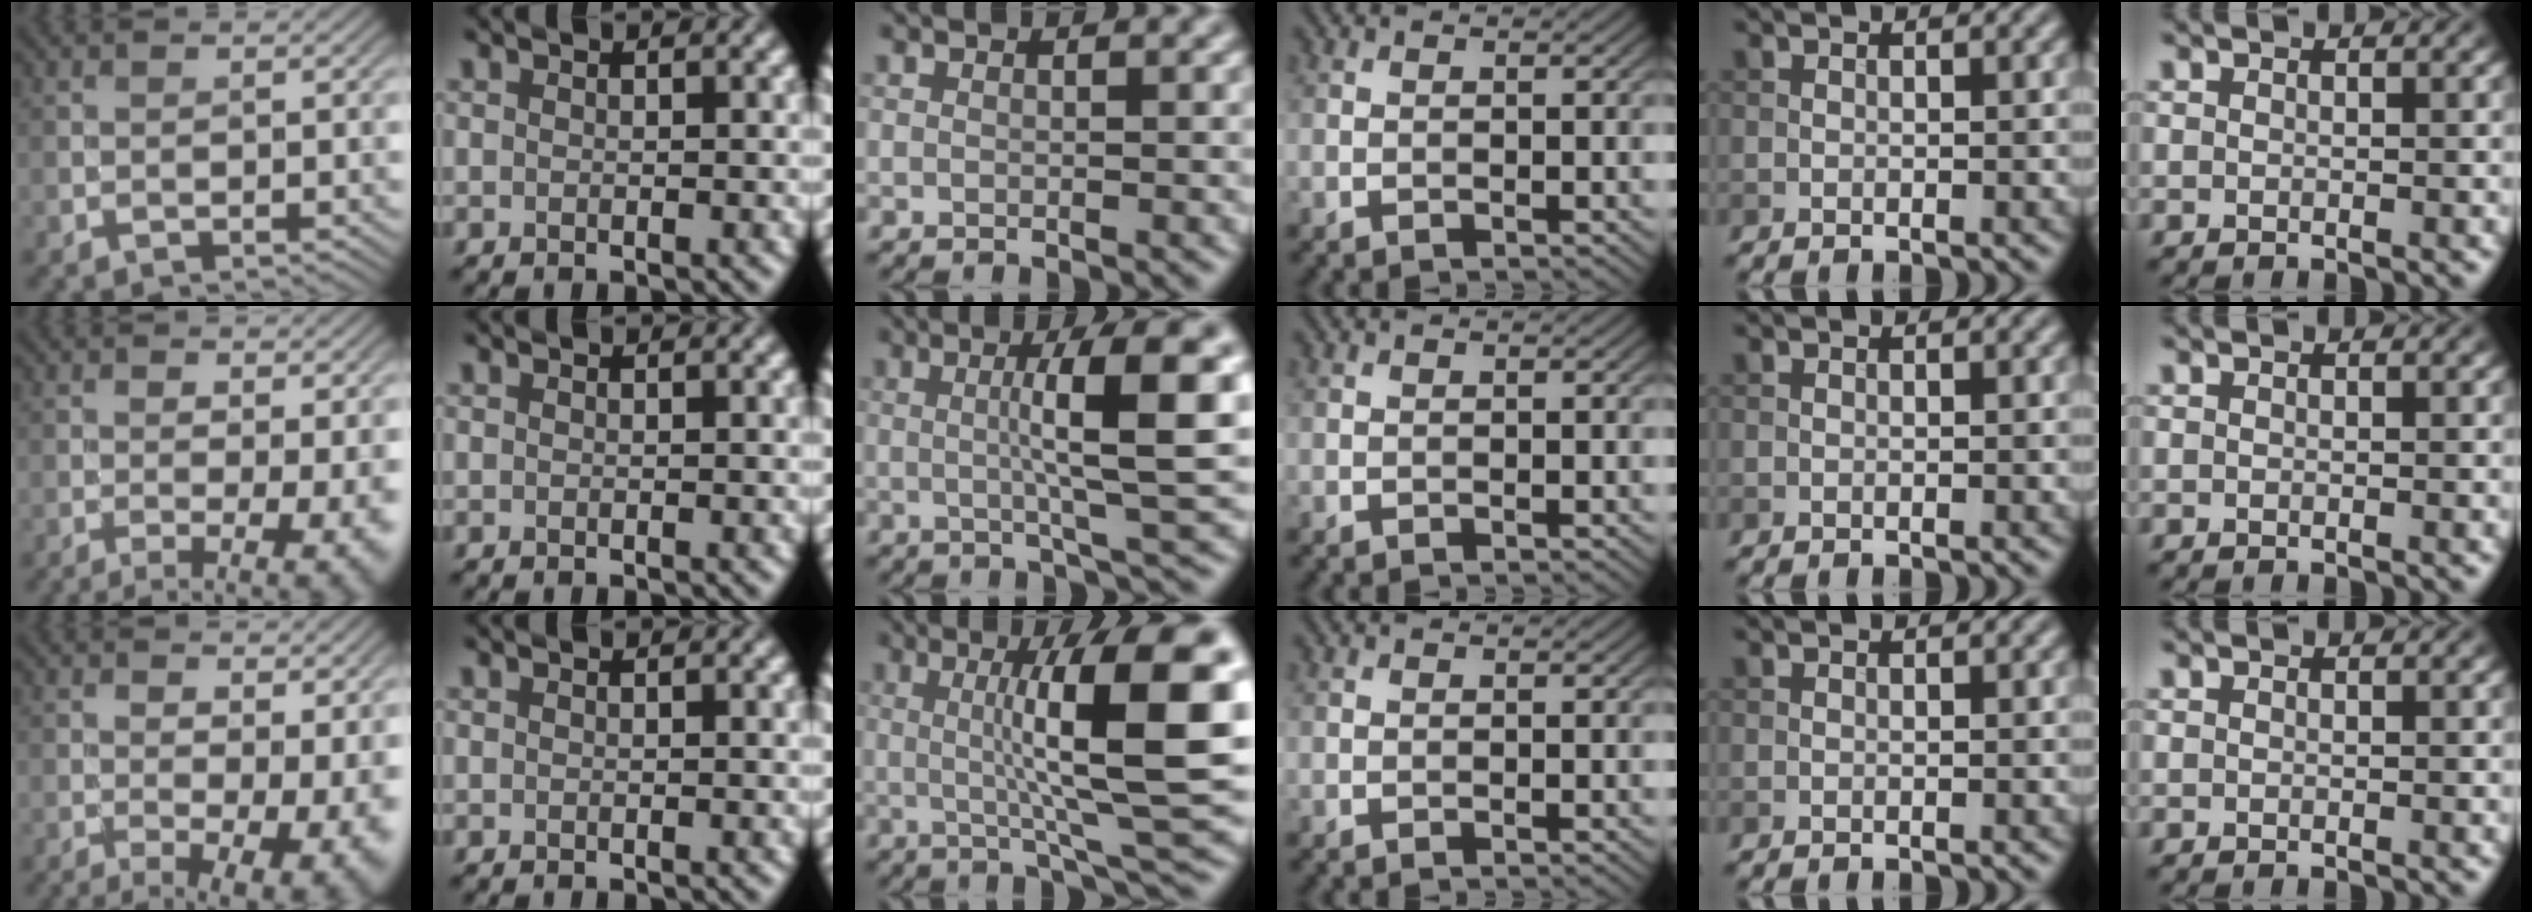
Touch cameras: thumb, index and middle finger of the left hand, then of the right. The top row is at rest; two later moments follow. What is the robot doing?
{"motion": "screw", "object": "dispenser bottle"}